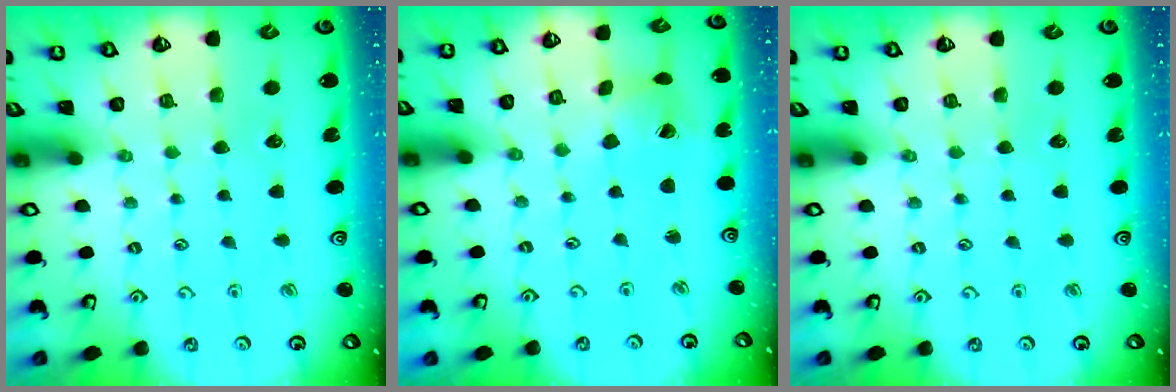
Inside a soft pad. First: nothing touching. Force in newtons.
{"total": 2.4, "press": 2.4, "slide": 0.3}
{"total": 0.0}